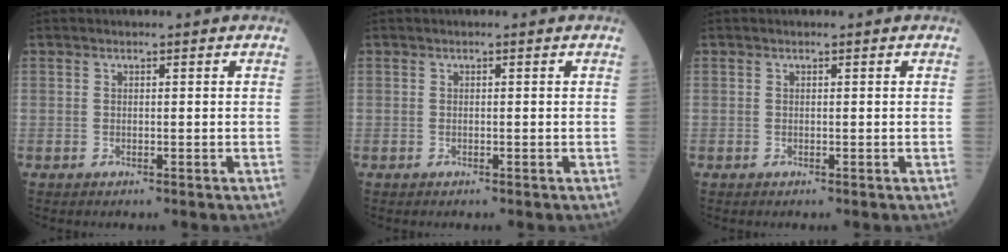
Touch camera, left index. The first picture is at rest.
{"total": 0.0}
{"total": 0.0}